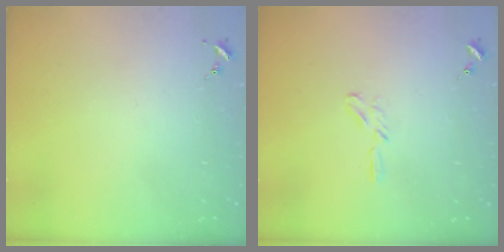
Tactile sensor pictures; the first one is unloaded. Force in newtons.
{"total": 3.8, "press": 3.8, "slide": 0.3}